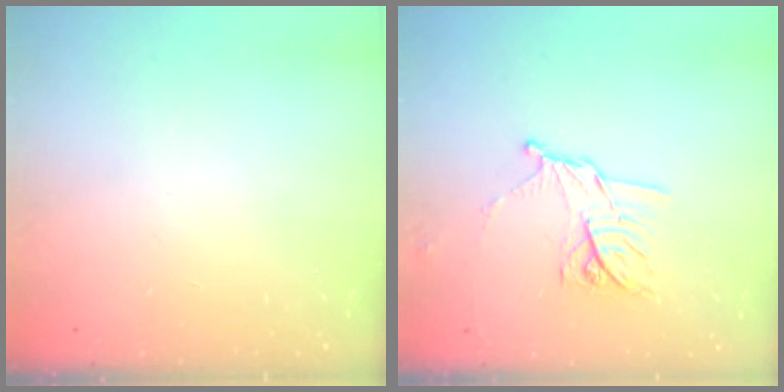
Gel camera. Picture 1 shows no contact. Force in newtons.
{"total": 11.3, "press": 11.3, "slide": 0.7}